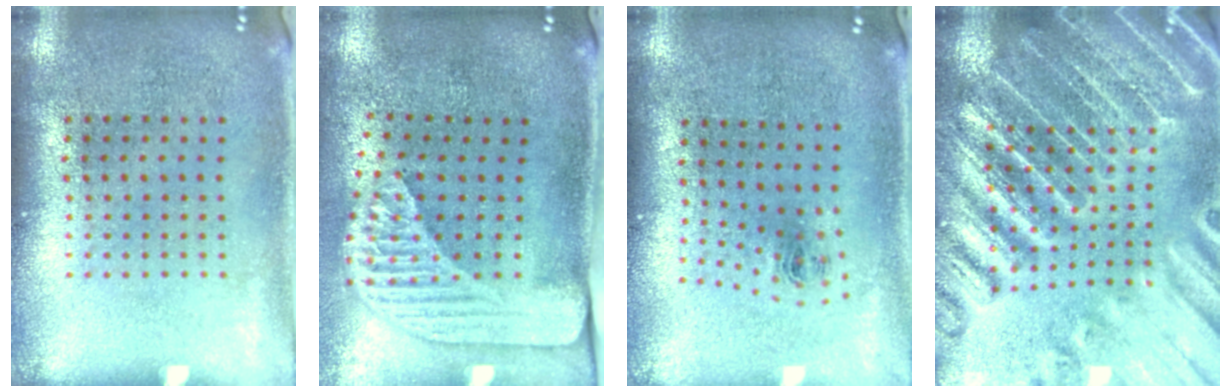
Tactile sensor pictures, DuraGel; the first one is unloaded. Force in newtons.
{"total": 2.3, "press": 1.7, "slide": 1.5}
{"total": 0.9, "press": 0.4, "slide": 0.9}
{"total": 4.3, "press": 4.0, "slide": 1.6}